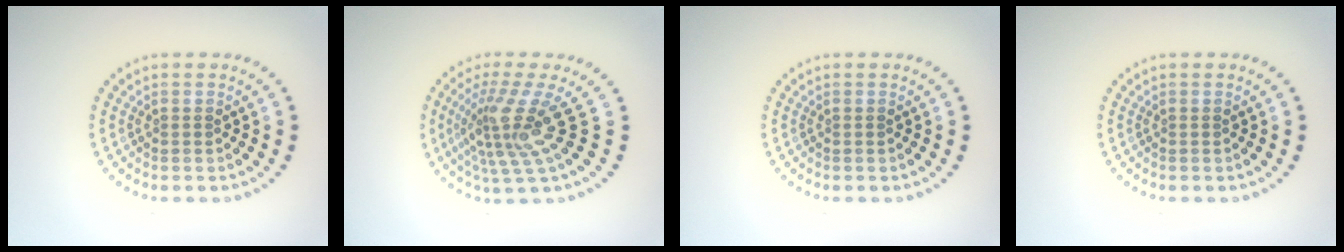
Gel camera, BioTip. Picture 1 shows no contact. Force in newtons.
{"total": 4.8, "press": 3.1, "slide": 3.7}
{"total": 0.0}
{"total": 0.0}